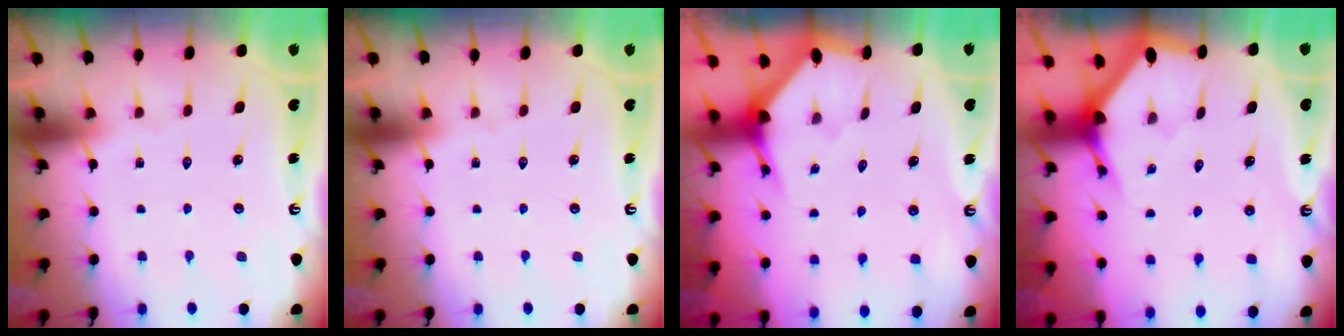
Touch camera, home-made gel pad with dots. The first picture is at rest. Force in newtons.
{"total": 0.0}
{"total": 2.8, "press": 2.8, "slide": 0.3}
{"total": 2.9, "press": 2.9, "slide": 0.2}